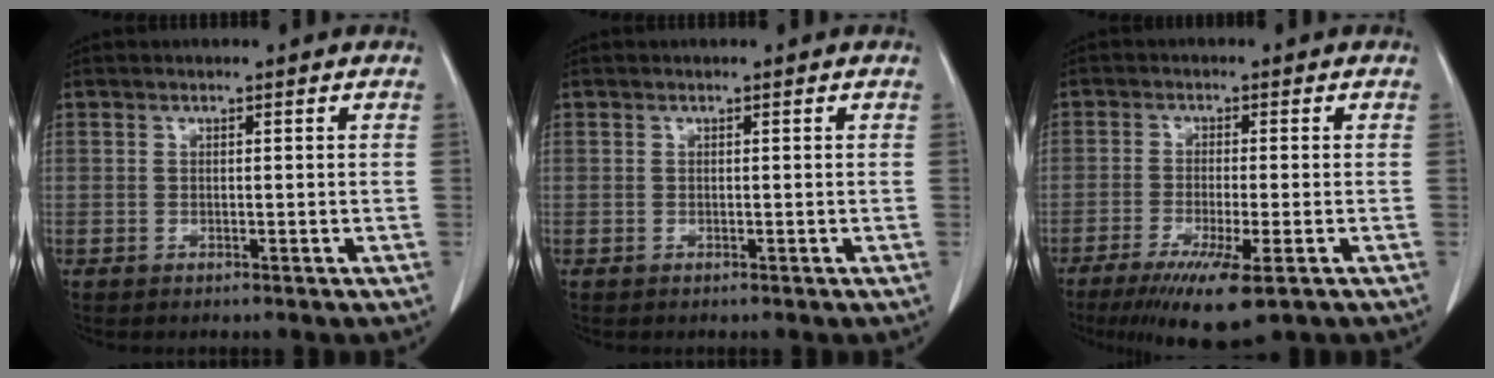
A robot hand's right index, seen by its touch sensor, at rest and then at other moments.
{"total": 0.0}
{"total": 9.4, "force": [-5.4, 0.7, 7.6], "torque": [-0.130, -0.030, -0.083]}